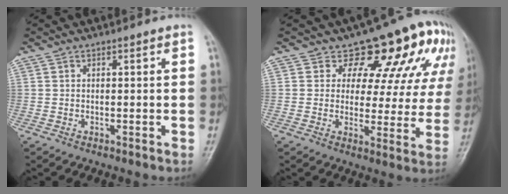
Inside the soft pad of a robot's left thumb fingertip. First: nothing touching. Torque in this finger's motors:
{"motor_torque": [0.02, 0.32, 0.10, -0.13, 0.09]}